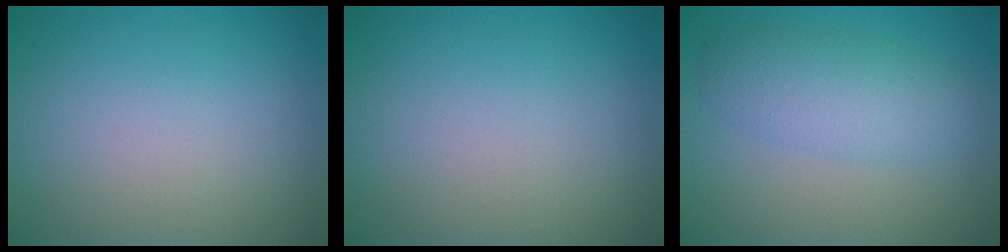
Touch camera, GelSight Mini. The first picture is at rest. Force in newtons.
{"total": 0.0}
{"total": 4.1, "press": 4.1, "slide": 0.1}